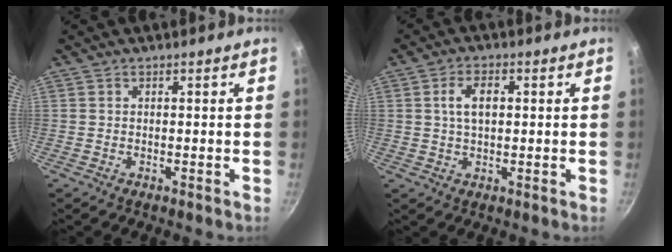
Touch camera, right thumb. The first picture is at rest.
{"total": 4.9, "force": [0.9, 2.7, 4.0], "torque": [-0.071, 0.006, 0.017]}